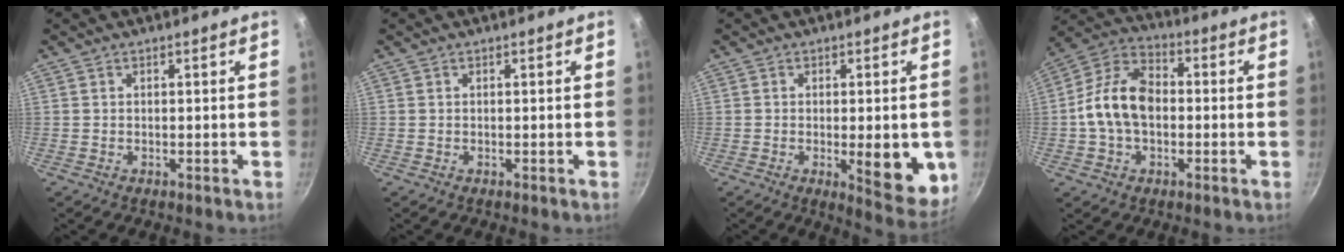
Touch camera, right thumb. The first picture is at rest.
{"total": 0.0}
{"total": 11.0, "force": [-1.9, 3.8, 10.2], "torque": [-0.106, -0.011, -0.017]}
{"total": 12.9, "force": [-0.8, 8.7, 9.5], "torque": [-0.149, 0.037, -0.032]}